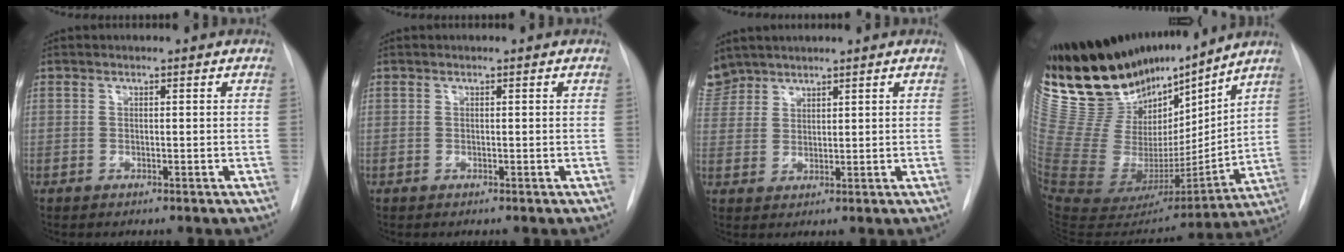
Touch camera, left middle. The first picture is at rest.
{"total": 0.0}
{"total": 5.1, "force": [4.6, 2.2, -0.4], "torque": [0.010, 0.005, 0.100]}
{"total": 26.6, "force": [22.8, 6.9, 11.8], "torque": [-0.195, -0.025, 0.401]}